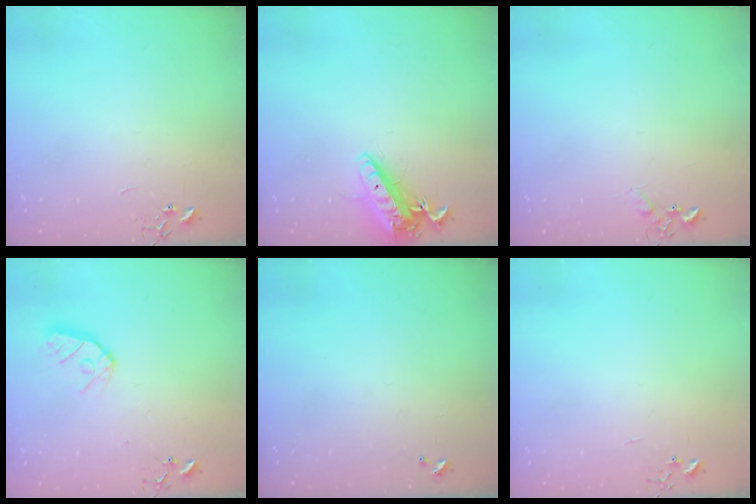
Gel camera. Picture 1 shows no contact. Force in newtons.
{"total": 14.0, "press": 13.7, "slide": 2.6}
{"total": 6.1, "press": 6.0, "slide": 0.8}
{"total": 9.7, "press": 9.7, "slide": 0.9}
{"total": 0.0}
{"total": 3.9, "press": 3.9, "slide": 0.4}